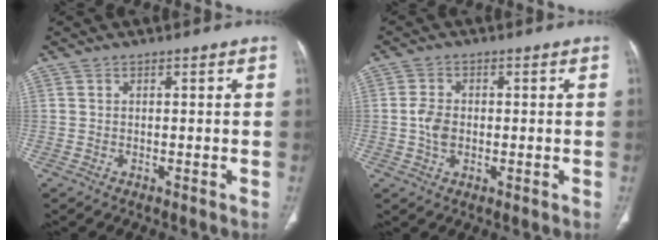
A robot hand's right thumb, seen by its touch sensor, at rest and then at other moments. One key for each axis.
{"total": 4.0, "fx": -0.2, "fy": 2.8, "fz": 2.9, "tx": -0.057, "ty": 0.006, "tz": -0.006}